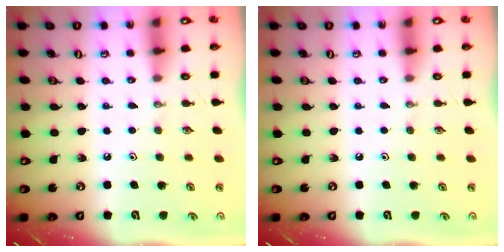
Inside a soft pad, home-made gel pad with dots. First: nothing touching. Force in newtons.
{"total": 0.0}